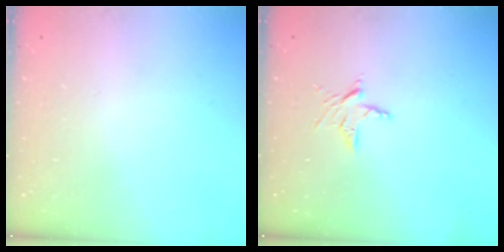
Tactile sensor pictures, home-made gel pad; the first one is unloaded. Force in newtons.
{"total": 4.5, "press": 4.4, "slide": 0.3}